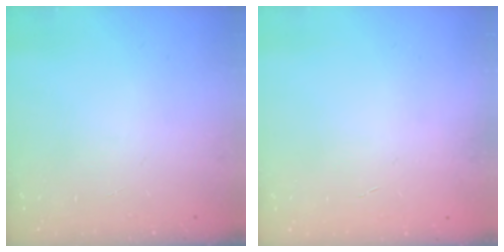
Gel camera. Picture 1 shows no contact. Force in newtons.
{"total": 0.0}